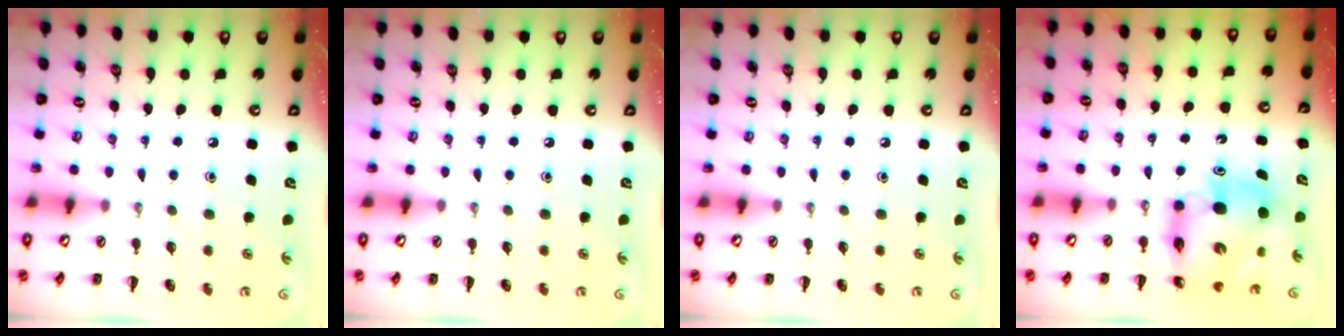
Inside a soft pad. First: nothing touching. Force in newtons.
{"total": 0.0}
{"total": 0.0}
{"total": 9.9, "press": 9.5, "slide": 2.8}